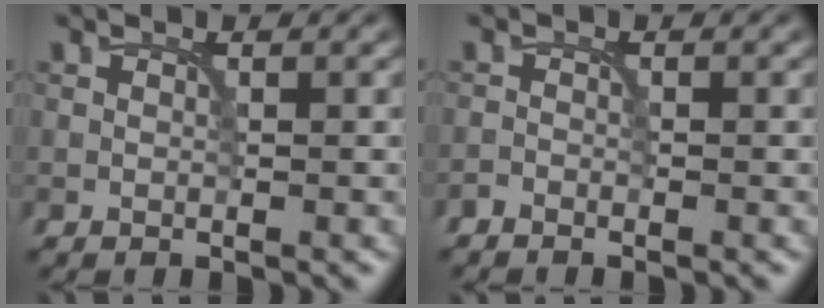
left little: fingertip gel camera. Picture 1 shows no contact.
{"total": 0.7, "force": [-0.7, 0.1, 0.1], "torque": [0.000, -0.001, -0.016]}